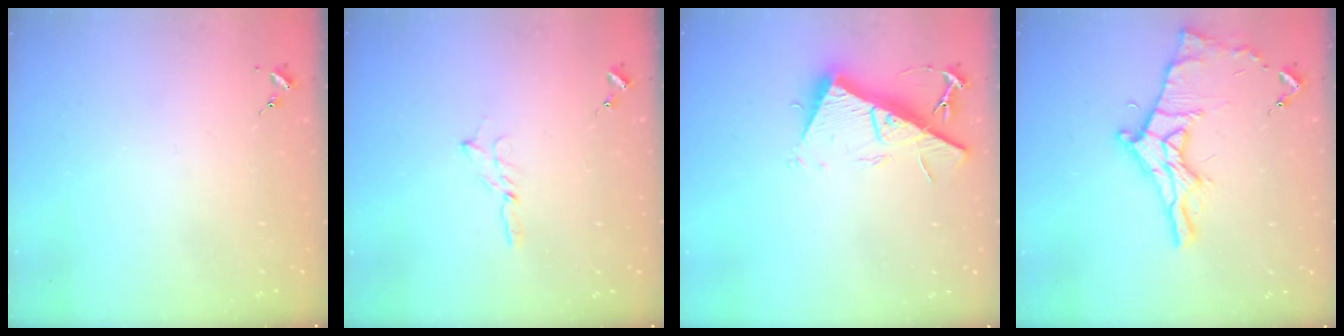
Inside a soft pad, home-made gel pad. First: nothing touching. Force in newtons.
{"total": 2.1, "press": 2.1, "slide": 0.2}
{"total": 15.0, "press": 14.9, "slide": 0.4}
{"total": 15.2, "press": 15.2, "slide": 0.6}